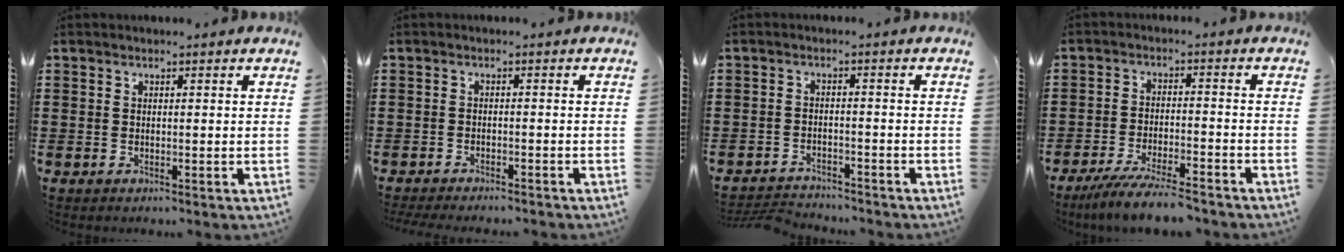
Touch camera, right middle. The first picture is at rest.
{"total": 1.6, "force": [-1.6, 0.0, 0.2], "torque": [-0.006, 0.002, -0.032]}
{"total": 3.0, "force": [-2.9, 0.4, 0.1], "torque": [-0.008, 0.001, -0.064]}
{"total": 6.3, "force": [-5.7, 0.4, 2.8], "torque": [-0.061, -0.009, -0.108]}